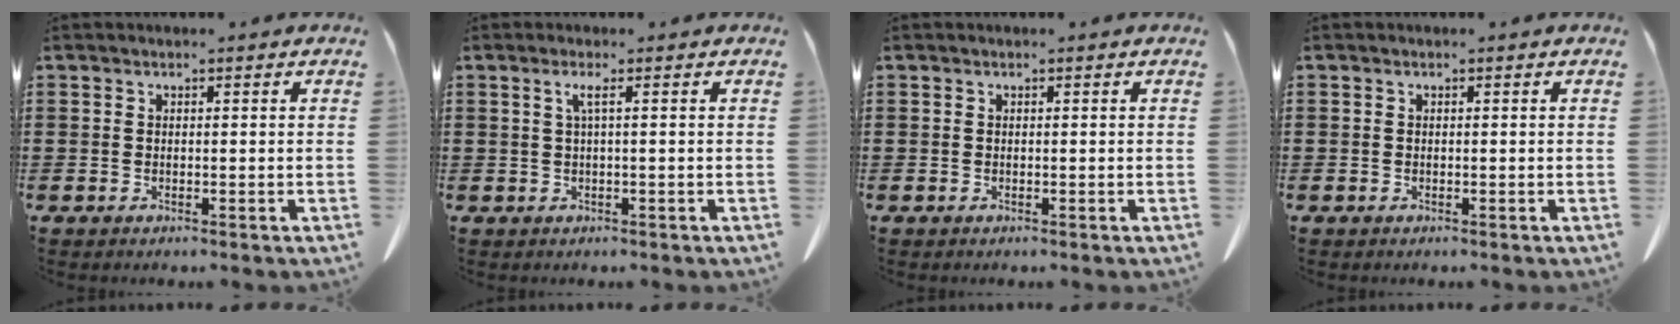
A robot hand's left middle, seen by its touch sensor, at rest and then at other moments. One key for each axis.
{"total": 1.9, "fx": 0.4, "fy": -0.2, "fz": 1.8, "tx": -0.036, "ty": -0.002, "tz": 0.006}
{"total": 0.0}
{"total": 0.0}